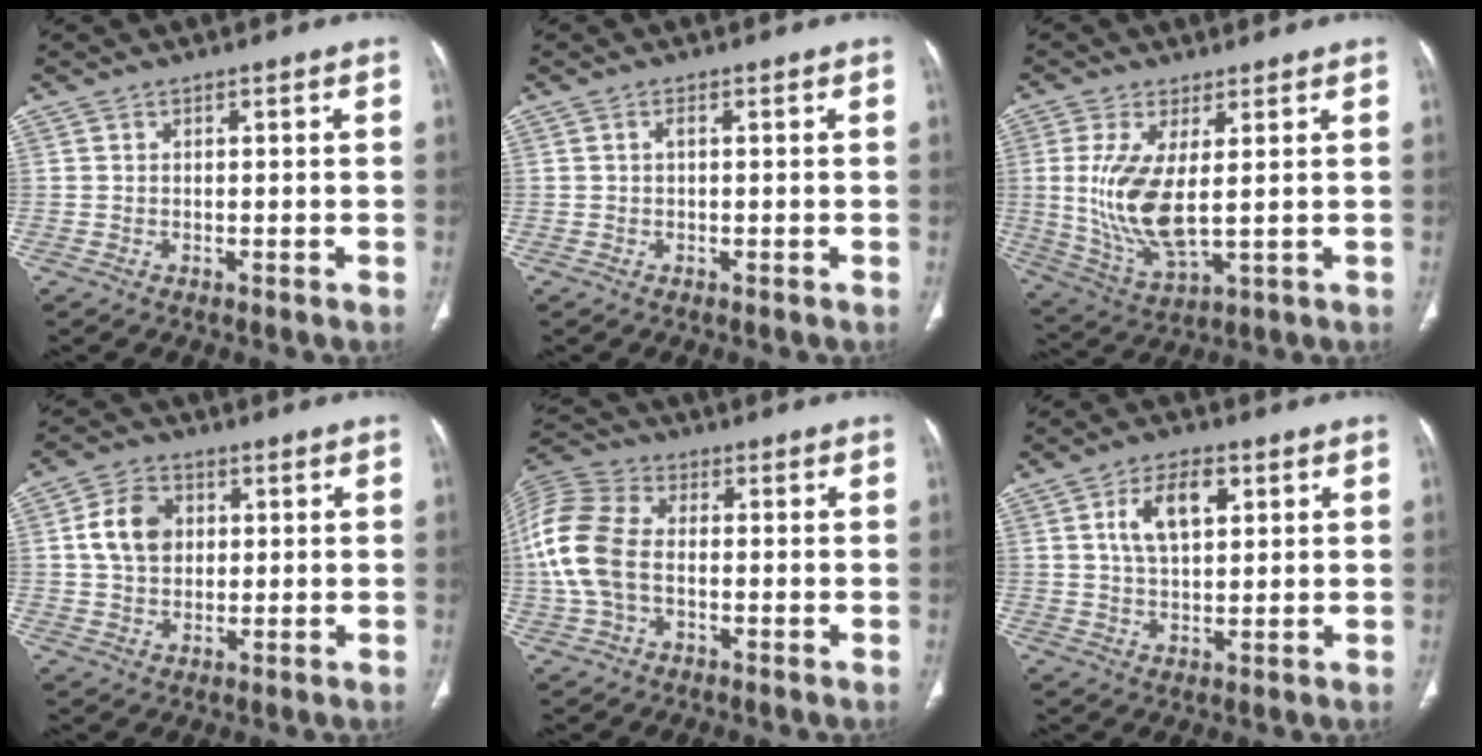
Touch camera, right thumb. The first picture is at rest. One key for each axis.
{"total": 0.8, "fx": 0.1, "fy": 0.3, "fz": 0.7, "tx": -0.017, "ty": 0.001, "tz": -0.001}
{"total": 9.3, "fx": 0.7, "fy": 3.0, "fz": 8.8, "tx": -0.201, "ty": -0.020, "tz": 0.023}
{"total": 8.4, "fx": 1.6, "fy": 6.3, "fz": 5.2, "tx": -0.078, "ty": 0.004, "tz": 0.026}
{"total": 13.2, "fx": -1.2, "fy": 8.6, "fz": 9.9, "tx": -0.225, "ty": 0.030, "tz": -0.028}
{"total": 8.6, "fx": 3.0, "fy": 4.5, "fz": 6.7, "tx": -0.109, "ty": -0.001, "tz": 0.054}